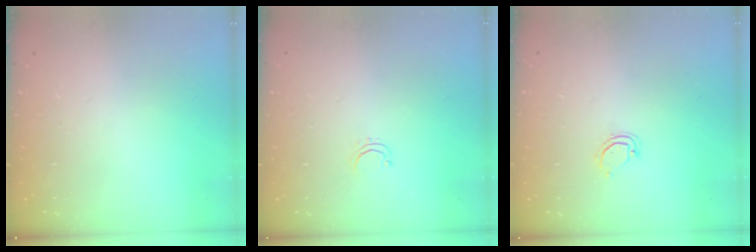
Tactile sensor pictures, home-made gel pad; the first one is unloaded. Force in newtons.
{"total": 2.8, "press": 2.8, "slide": 0.2}
{"total": 3.9, "press": 3.9, "slide": 0.3}